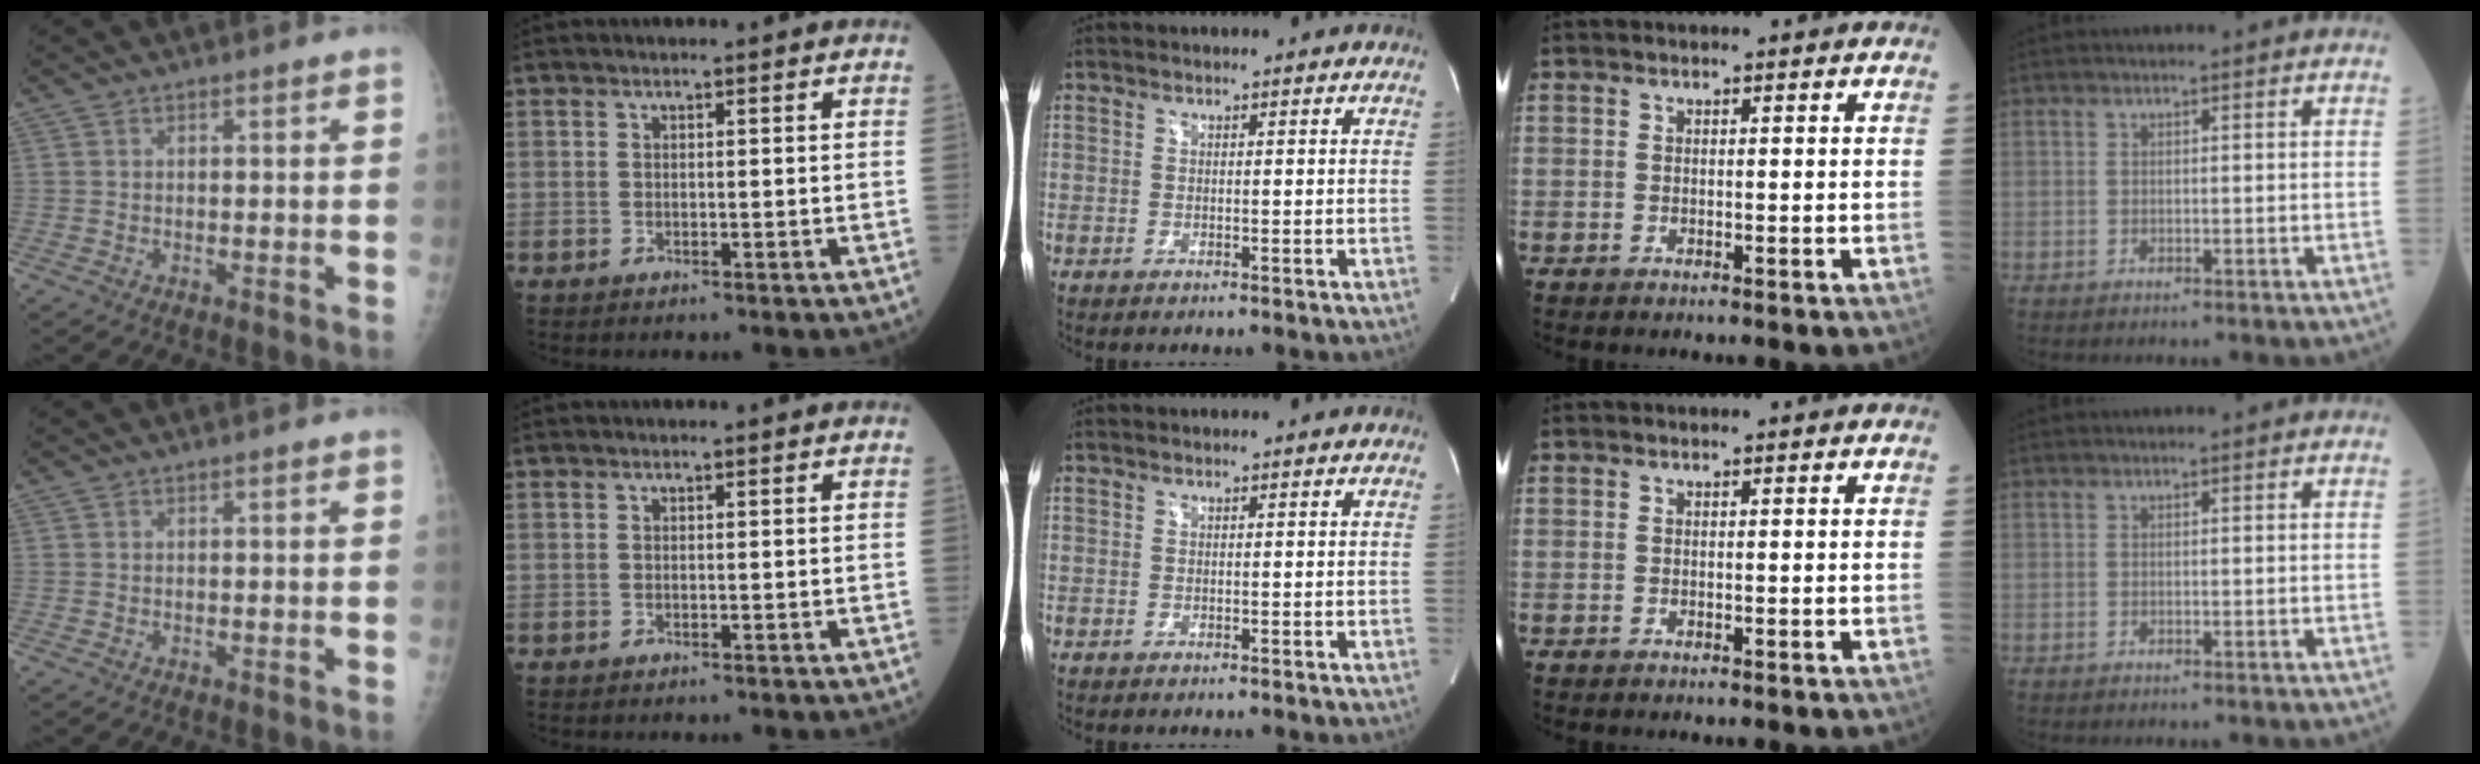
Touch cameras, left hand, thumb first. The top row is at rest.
{}